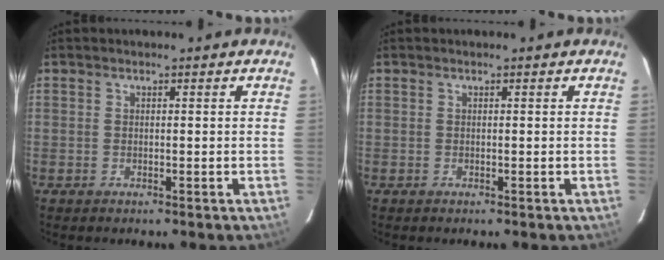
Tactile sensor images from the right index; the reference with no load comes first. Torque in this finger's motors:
{"motor_torque": [0.00, 0.00, 0.09, -0.01]}